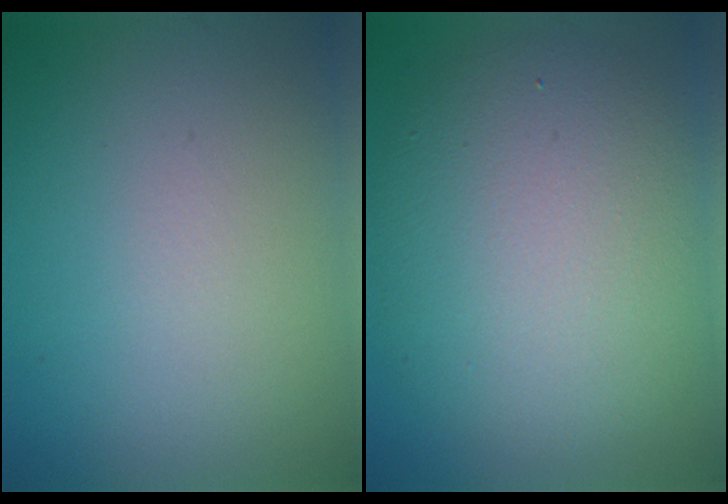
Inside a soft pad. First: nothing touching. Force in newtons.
{"total": 8.6, "press": 8.5, "slide": 0.8}